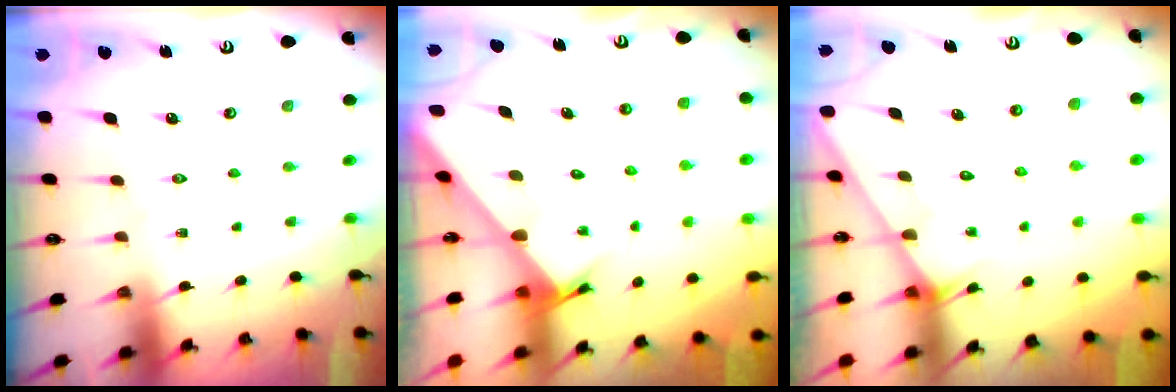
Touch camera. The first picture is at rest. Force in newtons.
{"total": 2.3, "press": 2.3, "slide": 0.1}
{"total": 1.4, "press": 1.4, "slide": 0.1}